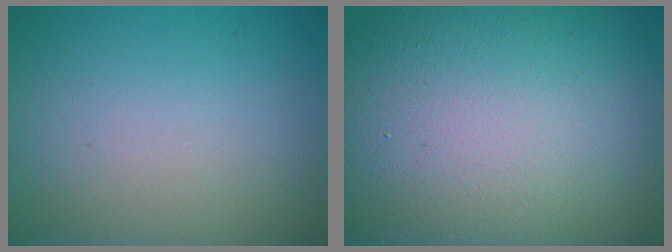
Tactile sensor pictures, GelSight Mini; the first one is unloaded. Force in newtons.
{"total": 19.8, "press": 19.7, "slide": 1.1}